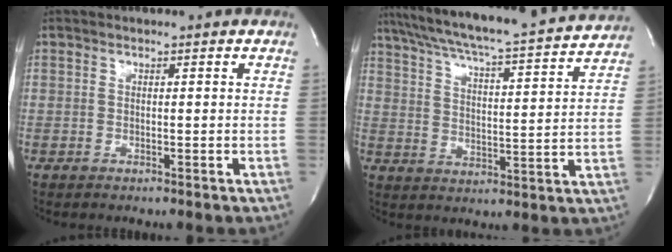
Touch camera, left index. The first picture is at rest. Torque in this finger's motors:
{"motor_torque": [-0.29, -0.28, 0.29, 0.09]}